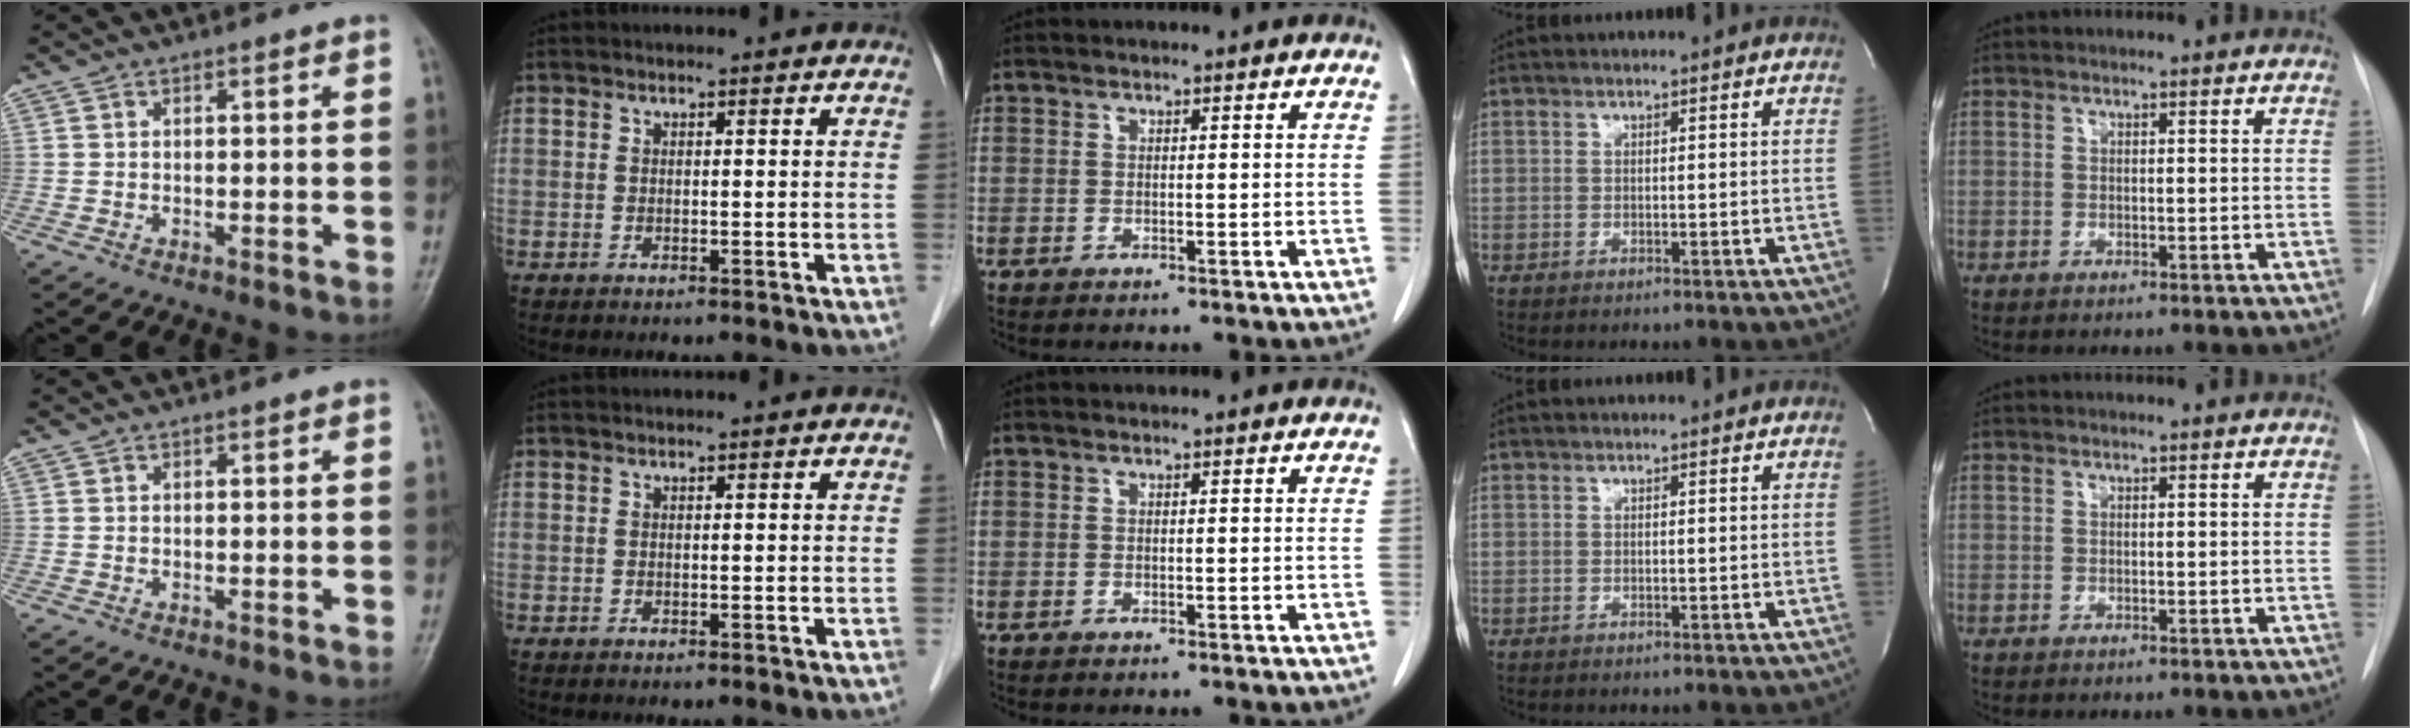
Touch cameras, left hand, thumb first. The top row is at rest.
{}